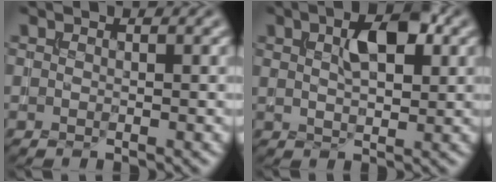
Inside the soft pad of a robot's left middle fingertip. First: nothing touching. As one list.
[{"total": 4.9, "force": [1.8, 2.2, 4.0], "torque": [-0.067, 0.009, 0.030]}]